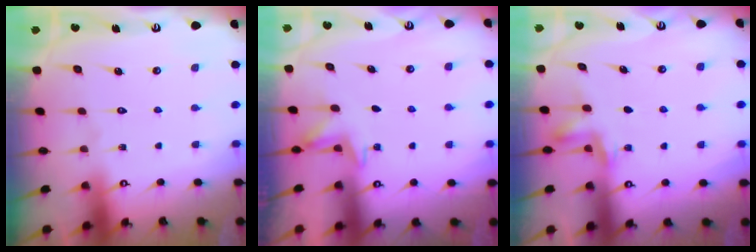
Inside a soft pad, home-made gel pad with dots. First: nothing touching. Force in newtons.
{"total": 2.4, "press": 2.1, "slide": 1.2}
{"total": 3.0, "press": 2.9, "slide": 0.6}